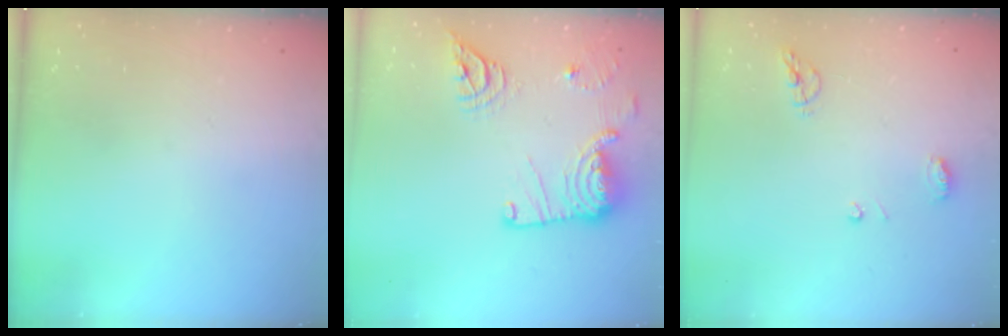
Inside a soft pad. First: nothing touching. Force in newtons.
{"total": 17.4, "press": 17.2, "slide": 2.7}
{"total": 6.3, "press": 6.3, "slide": 0.7}